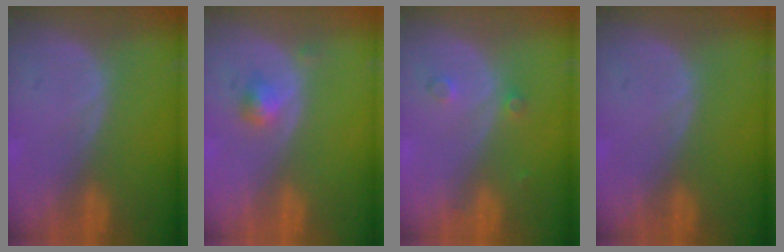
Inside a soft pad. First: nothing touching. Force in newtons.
{"total": 2.2, "press": 2.2, "slide": 0.2}
{"total": 2.1, "press": 1.8, "slide": 1.1}
{"total": 0.0}